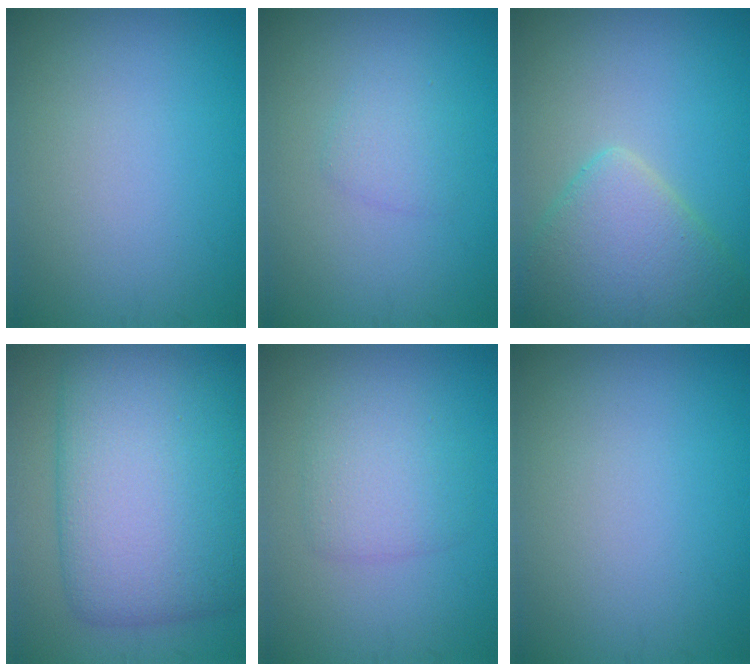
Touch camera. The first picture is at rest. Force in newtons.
{"total": 1.5, "press": 1.5, "slide": 0.0}
{"total": 5.5, "press": 5.5, "slide": 0.3}
{"total": 12.3, "press": 12.3, "slide": 0.2}
{"total": 2.8, "press": 2.8, "slide": 0.0}
{"total": 0.0}